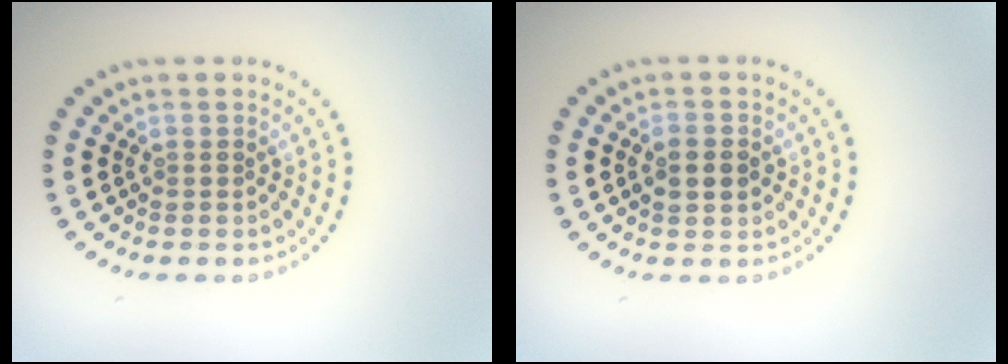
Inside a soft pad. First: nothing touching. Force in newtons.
{"total": 2.7, "press": 2.7, "slide": 0.1}